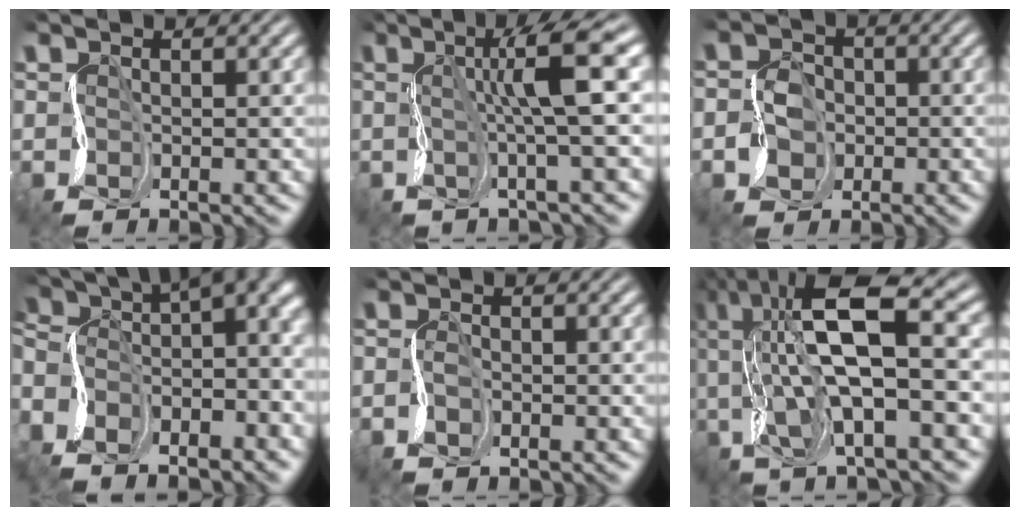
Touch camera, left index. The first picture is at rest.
{"total": 5.5, "force": [1.2, 0.2, 5.4], "torque": [-0.084, 0.020, 0.015]}
{"total": 1.9, "force": [-0.5, 1.8, 0.2], "torque": [-0.017, 0.012, -0.017]}
{"total": 12.3, "force": [-2.7, 6.0, 10.3], "torque": [-0.174, 0.006, -0.005]}
{"total": 0.8, "force": [-0.8, 0.1, 0.0], "torque": [-0.014, 0.004, -0.022]}
{"total": 11.8, "force": [2.8, 3.1, 11.0], "torque": [-0.216, 0.027, 0.057]}